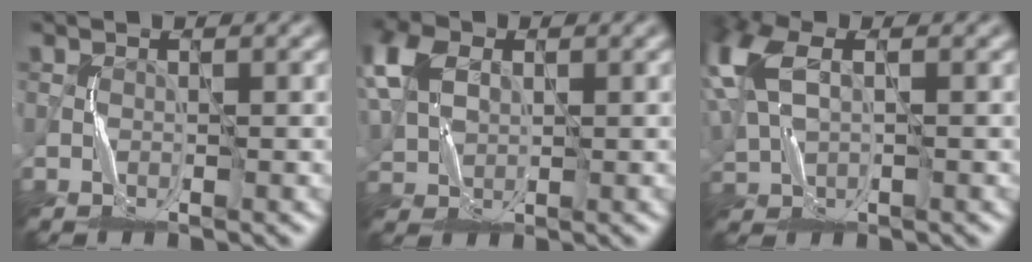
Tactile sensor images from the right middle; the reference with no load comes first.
{"total": 5.1, "force": [2.3, 3.5, 2.8], "torque": [-0.083, 0.015, 0.046]}
{"total": 6.7, "force": [2.6, 4.0, 4.8], "torque": [-0.139, 0.009, 0.055]}